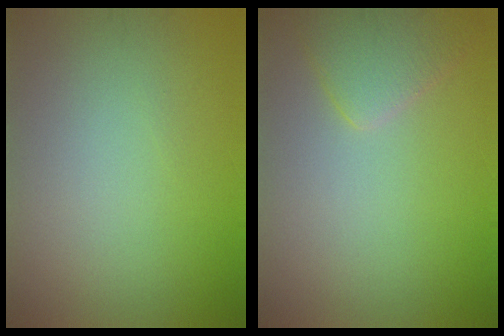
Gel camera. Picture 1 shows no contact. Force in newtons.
{"total": 2.8, "press": 2.8, "slide": 0.2}